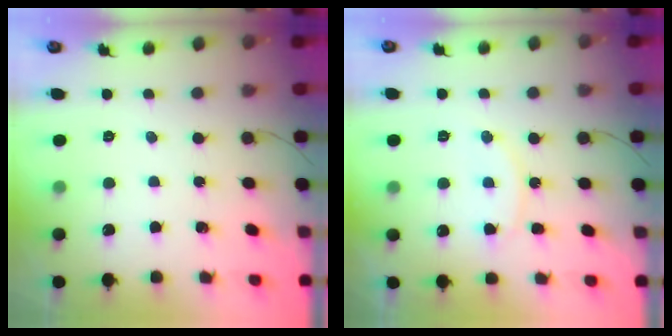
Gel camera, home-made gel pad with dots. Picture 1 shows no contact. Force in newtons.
{"total": 10.2, "press": 10.2, "slide": 0.8}